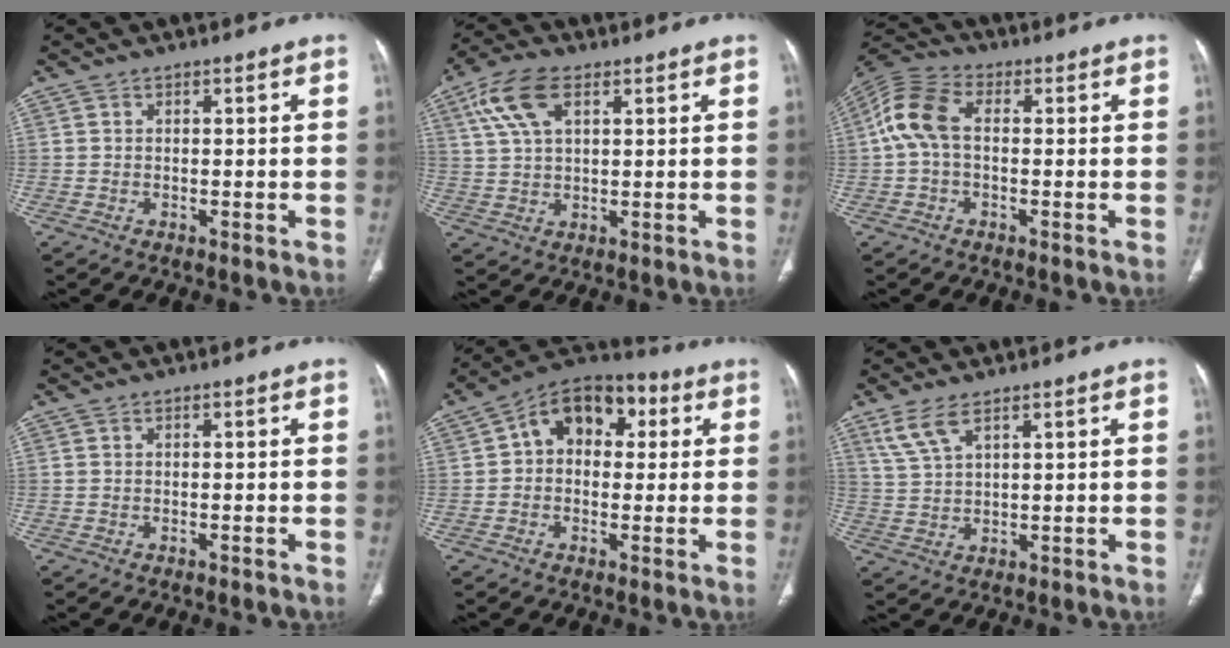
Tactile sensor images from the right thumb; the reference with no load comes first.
{"total": 9.1, "force": [4.0, 4.6, 6.8], "torque": [-0.141, 0.005, 0.078]}
{"total": 8.9, "force": [0.3, 5.4, 7.0], "torque": [-0.152, 0.024, -0.005]}
{"total": 0.0}
{"total": 12.2, "force": [2.6, 8.5, 8.4], "torque": [-0.083, 0.030, 0.024]}
{"total": 5.3, "force": [3.4, 1.7, 3.7], "torque": [-0.084, -0.007, 0.081]}